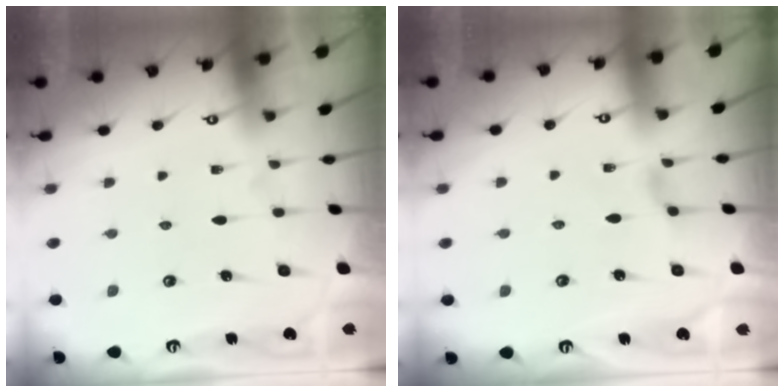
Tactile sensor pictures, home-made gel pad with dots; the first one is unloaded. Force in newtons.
{"total": 2.3, "press": 2.2, "slide": 0.5}